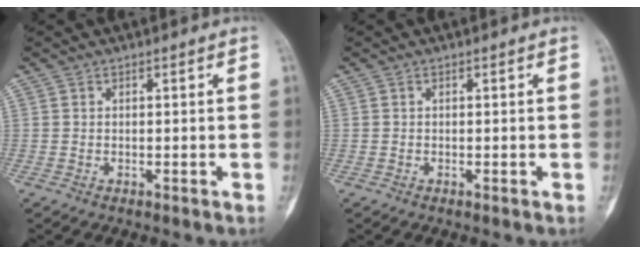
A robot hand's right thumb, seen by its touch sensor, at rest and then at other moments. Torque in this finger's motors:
{"motor_torque": [-0.20, -0.51, -0.06, 0.44, 0.00]}